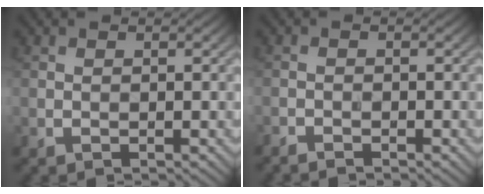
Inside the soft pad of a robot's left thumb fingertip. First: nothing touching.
{"total": 1.3, "force": [-1.3, 0.1, 0.3], "torque": [-0.005, -0.003, -0.026]}